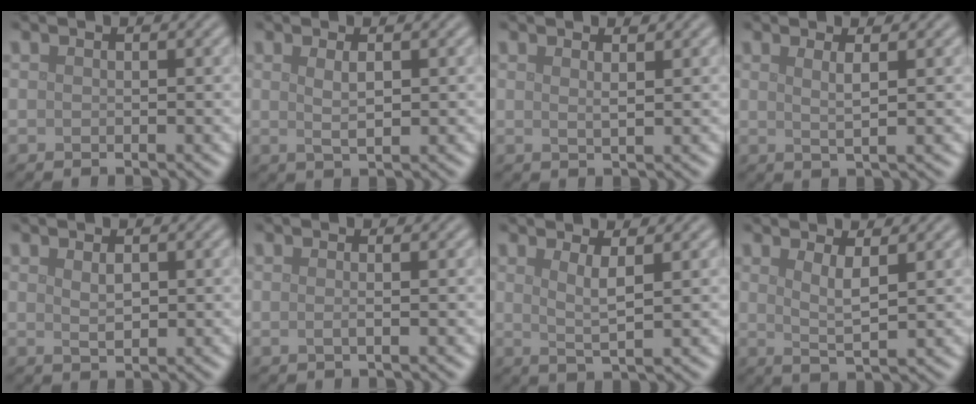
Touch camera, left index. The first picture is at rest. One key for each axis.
{"total": 1.9, "fx": 0.6, "fy": 0.5, "fz": 1.8, "tx": -0.030, "ty": -0.004, "tz": 0.011}
{"total": 1.2, "fx": 0.9, "fy": 0.3, "fz": 0.8, "tx": -0.008, "ty": 0.000, "tz": 0.010}
{"total": 2.0, "fx": 0.9, "fy": 0.5, "fz": 1.7, "tx": -0.032, "ty": 0.003, "tz": 0.010}
{"total": 1.4, "fx": 0.6, "fy": 0.6, "fz": 1.1, "tx": -0.023, "ty": -0.003, "tz": 0.015}
{"total": 1.2, "fx": 0.1, "fy": 0.5, "fz": 1.1, "tx": -0.016, "ty": -0.007, "tz": -0.009}
{"total": 2.4, "fx": 1.0, "fy": 0.5, "fz": 2.1, "tx": -0.036, "ty": -0.007, "tz": 0.019}
{"total": 2.7, "fx": 1.2, "fy": 0.6, "fz": 2.4, "tx": -0.040, "ty": -0.008, "tz": 0.023}